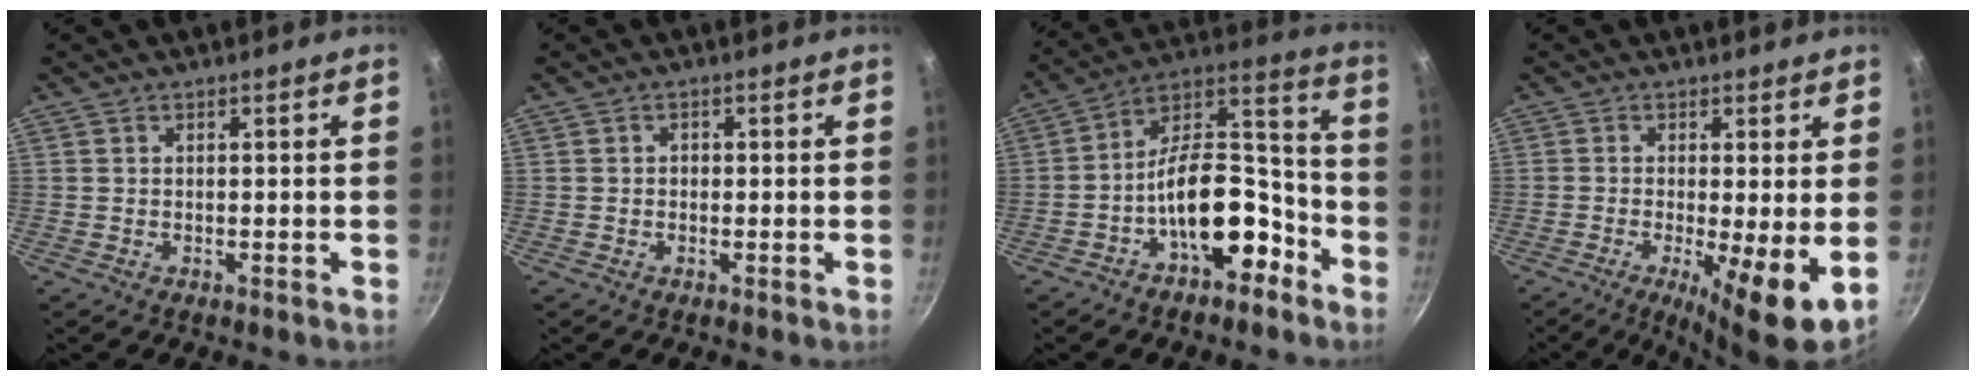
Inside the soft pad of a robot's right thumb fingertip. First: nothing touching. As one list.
[{"total": 0.9, "force": [-0.1, 0.8, 0.5], "torque": [-0.005, 0.004, -0.003]}, {"total": 16.4, "force": [-7.1, 8.6, 12.0], "torque": [-0.139, 0.093, -0.116]}, {"total": 8.6, "force": [-1.2, 1.6, 8.4], "torque": [-0.134, -0.013, -0.019]}]